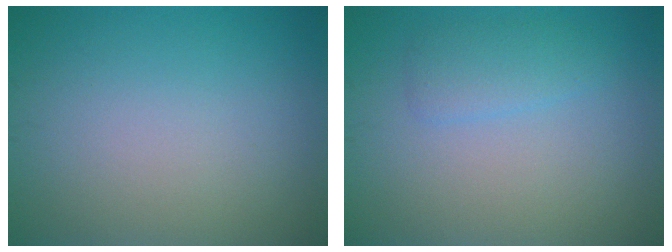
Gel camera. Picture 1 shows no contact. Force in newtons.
{"total": 1.9, "press": 1.9, "slide": 0.1}